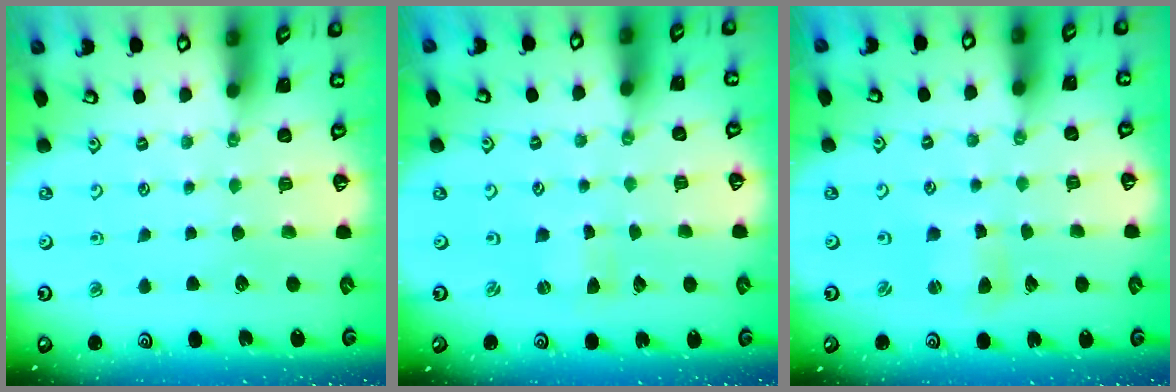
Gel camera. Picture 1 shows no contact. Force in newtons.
{"total": 0.0}
{"total": 2.7, "press": 2.6, "slide": 0.3}